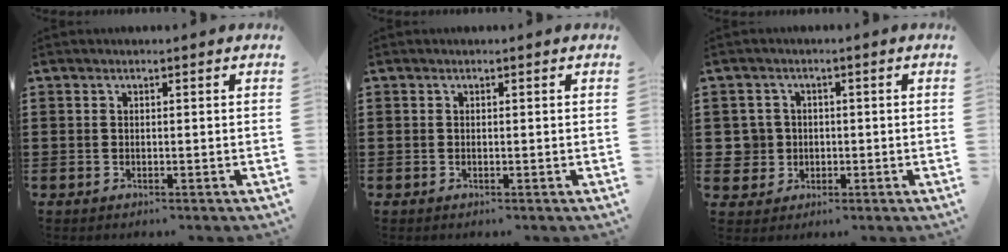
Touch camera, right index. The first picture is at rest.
{"total": 0.0}
{"total": 3.7, "force": [-0.3, 3.7, 0.5], "torque": [-0.036, 0.007, -0.011]}